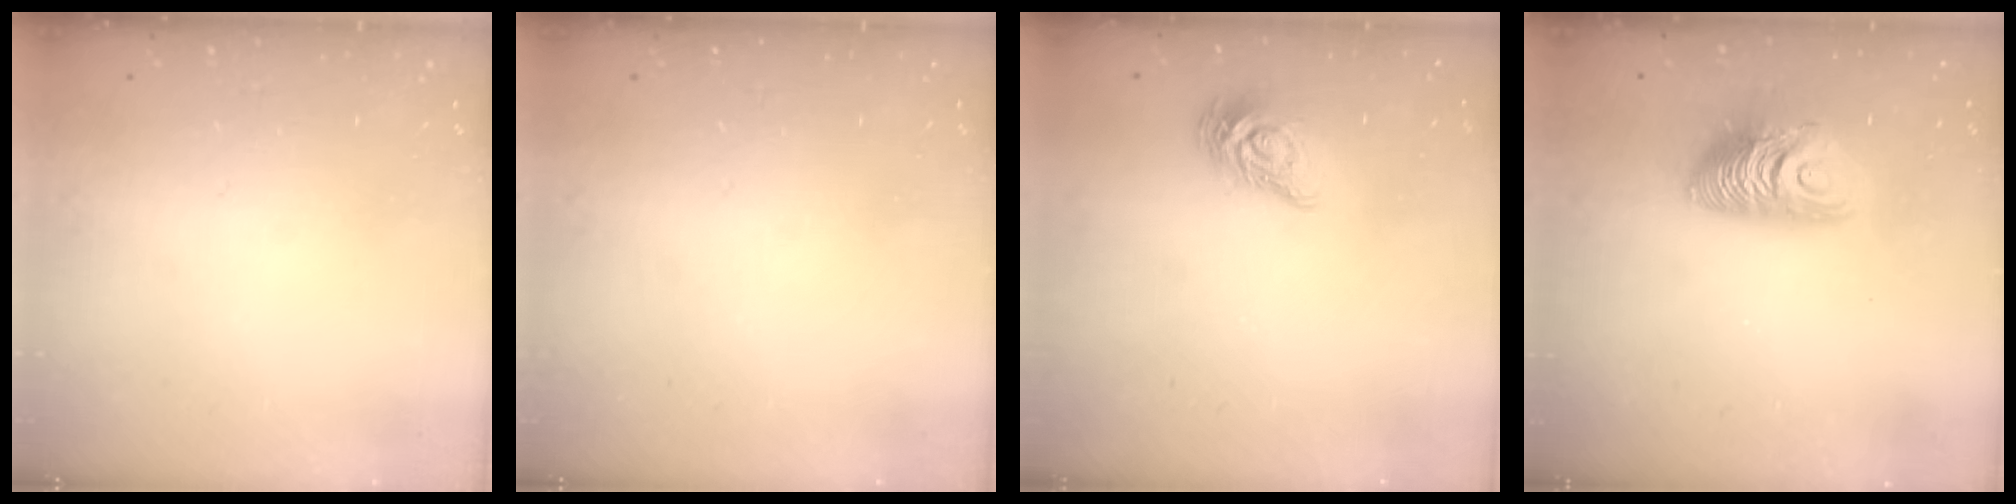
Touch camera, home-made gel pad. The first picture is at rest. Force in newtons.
{"total": 0.0}
{"total": 9.6, "press": 9.6, "slide": 0.4}
{"total": 11.3, "press": 11.3, "slide": 1.1}